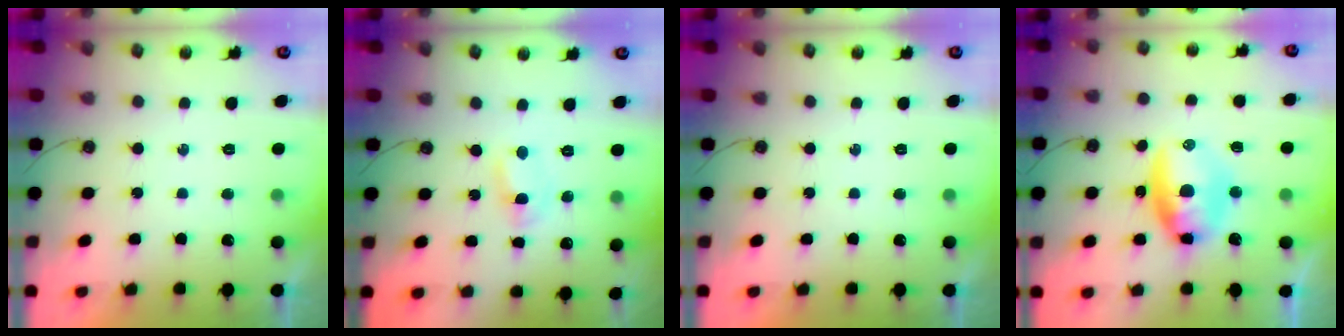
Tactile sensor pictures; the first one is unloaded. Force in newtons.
{"total": 1.5, "press": 1.5, "slide": 0.2}
{"total": 0.0}
{"total": 10.7, "press": 10.7, "slide": 0.8}